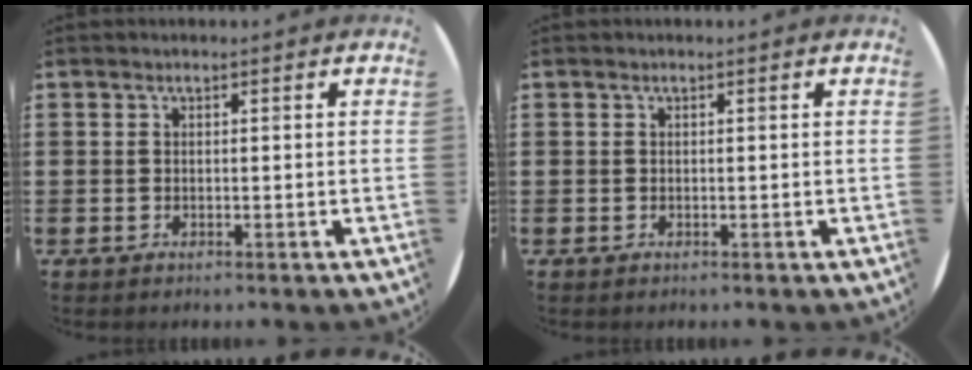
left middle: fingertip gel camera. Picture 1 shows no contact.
{"total": 0.0}